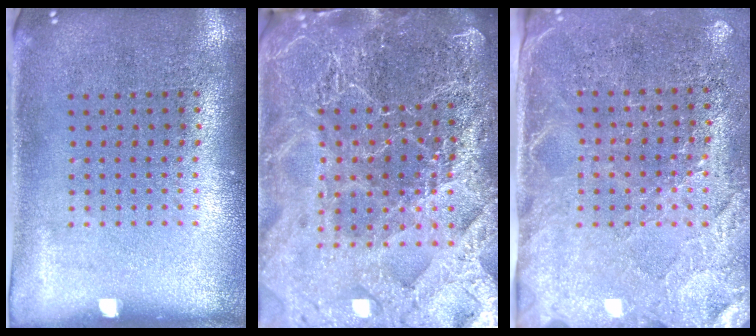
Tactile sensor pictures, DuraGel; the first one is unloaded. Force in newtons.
{"total": 4.9, "press": 4.4, "slide": 2.1}
{"total": 2.8, "press": 2.6, "slide": 1.1}